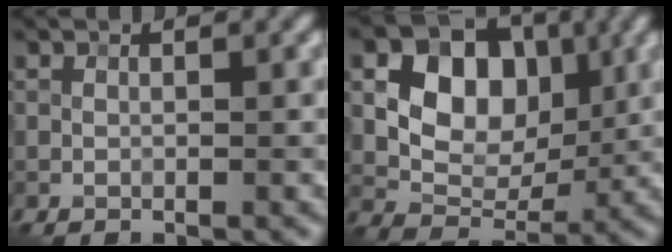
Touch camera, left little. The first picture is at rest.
{"total": 8.9, "force": [2.0, 6.6, 5.7], "torque": [-0.094, 0.008, 0.028]}